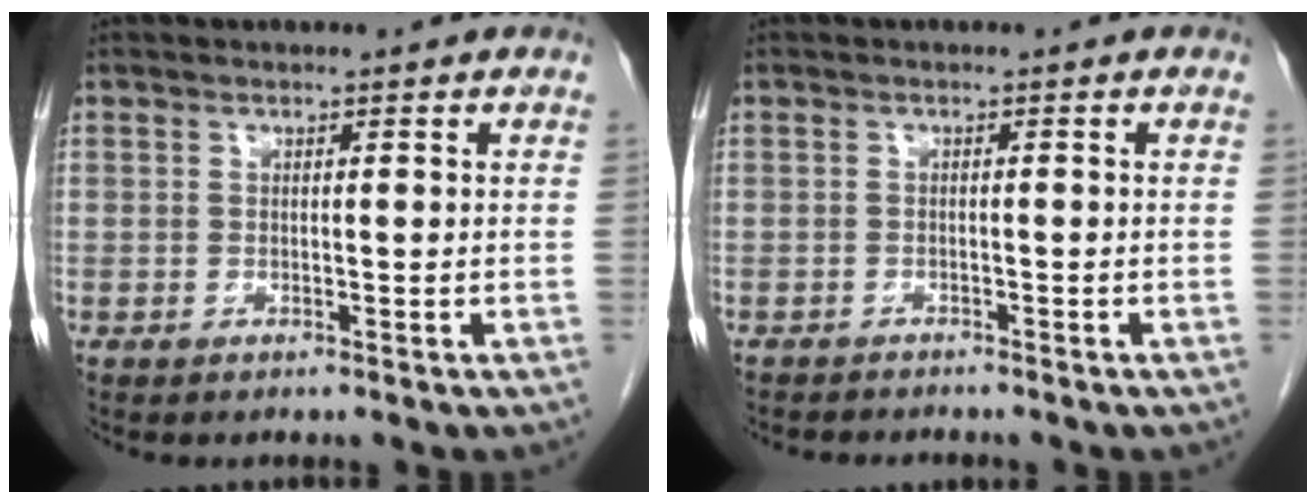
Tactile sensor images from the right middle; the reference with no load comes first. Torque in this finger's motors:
{"motor_torque": [-0.33, -0.12, -0.03, 0.00]}